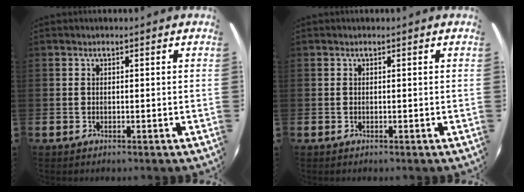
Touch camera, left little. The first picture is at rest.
{"total": 0.0}